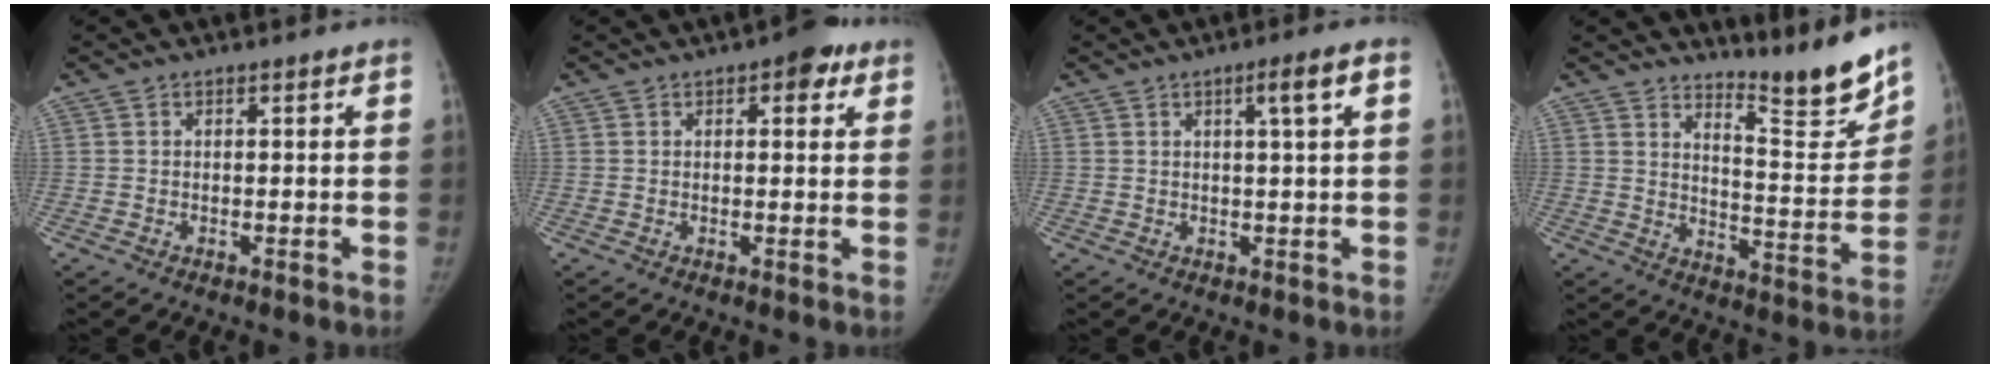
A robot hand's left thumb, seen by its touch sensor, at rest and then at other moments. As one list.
[{"total": 5.2, "force": [2.7, 2.3, 3.8], "torque": [-0.027, -0.004, 0.027]}, {"total": 4.2, "force": [1.5, 0.0, 3.9], "torque": [-0.062, 0.002, 0.024]}, {"total": 13.4, "force": [12.0, 1.4, 5.7], "torque": [-0.057, -0.122, 0.176]}]